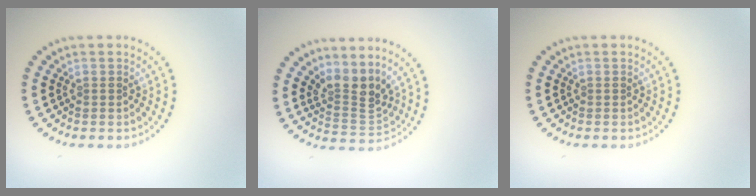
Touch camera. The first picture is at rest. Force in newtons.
{"total": 3.3, "press": 2.3, "slide": 2.3}
{"total": 0.0}